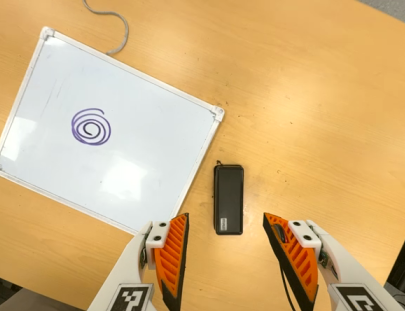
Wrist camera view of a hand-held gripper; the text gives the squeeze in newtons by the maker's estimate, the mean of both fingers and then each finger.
{"total": 0.0}